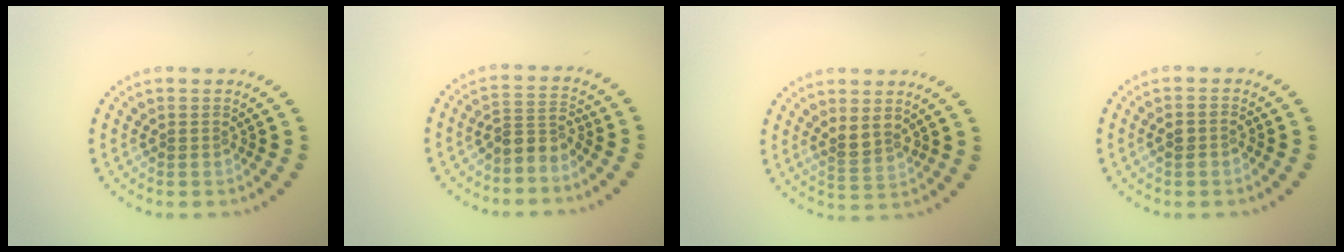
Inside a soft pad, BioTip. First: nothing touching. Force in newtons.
{"total": 2.5, "press": 1.9, "slide": 1.7}
{"total": 2.1, "press": 2.0, "slide": 0.8}
{"total": 1.4, "press": 1.4, "slide": 0.4}